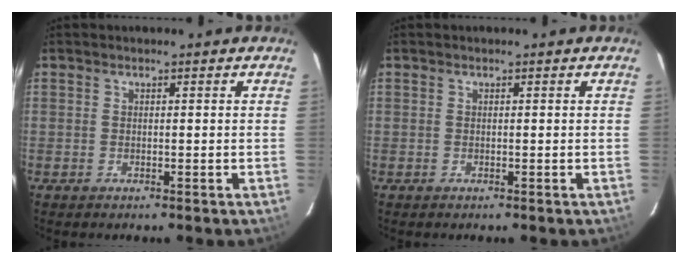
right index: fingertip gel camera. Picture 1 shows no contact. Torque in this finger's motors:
{"motor_torque": [-0.02, -0.01, 0.04, -0.01]}